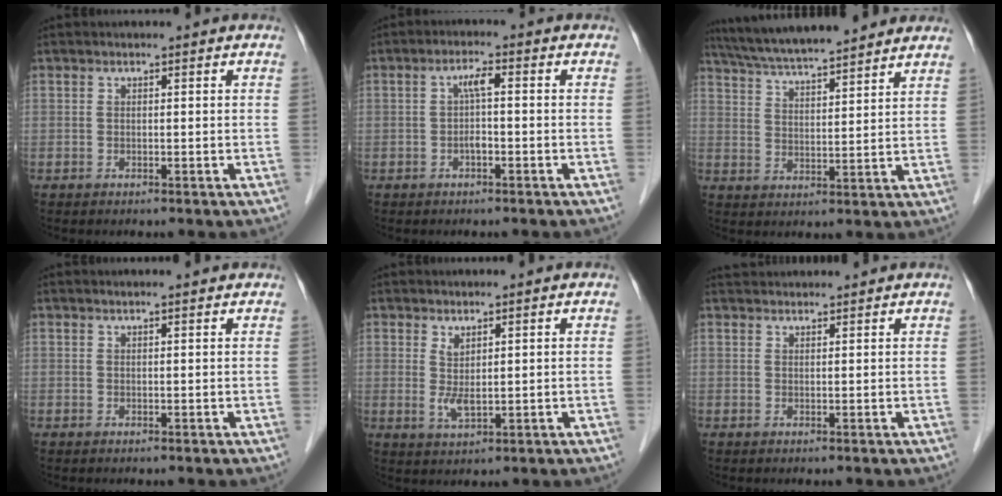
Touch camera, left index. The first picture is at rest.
{"total": 3.0, "force": [-0.5, 0.7, 2.8], "torque": [-0.053, 0.015, -0.008]}
{"total": 16.2, "force": [14.3, 1.5, 7.4], "torque": [-0.129, 0.033, 0.223]}
{"total": 2.9, "force": [2.6, 0.5, 1.1], "torque": [-0.017, 0.016, 0.029]}
{"total": 2.7, "force": [0.8, 0.9, 2.5], "torque": [-0.054, -0.002, 0.024]}
{"total": 4.1, "force": [4.0, 0.5, 0.7], "torque": [-0.011, 0.038, 0.063]}